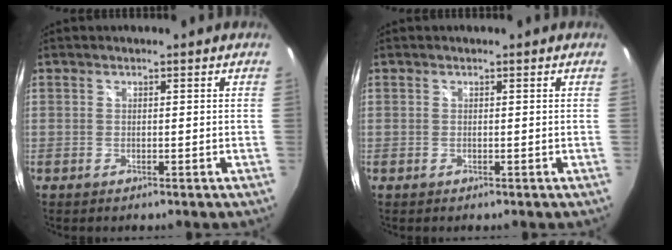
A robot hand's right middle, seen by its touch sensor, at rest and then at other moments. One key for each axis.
{"total": 0.0}